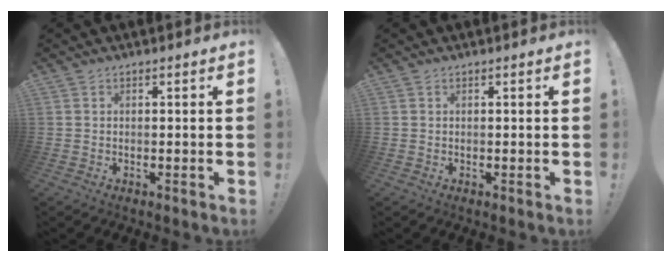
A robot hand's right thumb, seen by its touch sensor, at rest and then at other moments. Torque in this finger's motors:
{"motor_torque": [-0.14, 0.05, 0.16, -0.12, 0.07]}